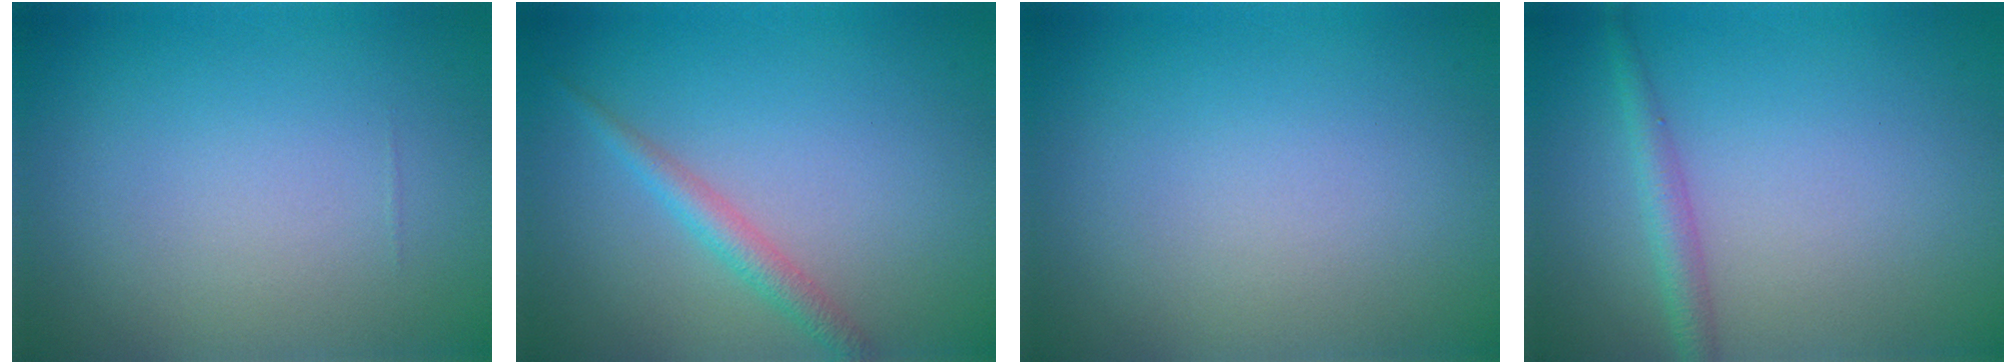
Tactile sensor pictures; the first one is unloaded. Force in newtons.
{"total": 2.0, "press": 2.0, "slide": 0.0}
{"total": 0.0}
{"total": 2.0, "press": 2.0, "slide": 0.0}